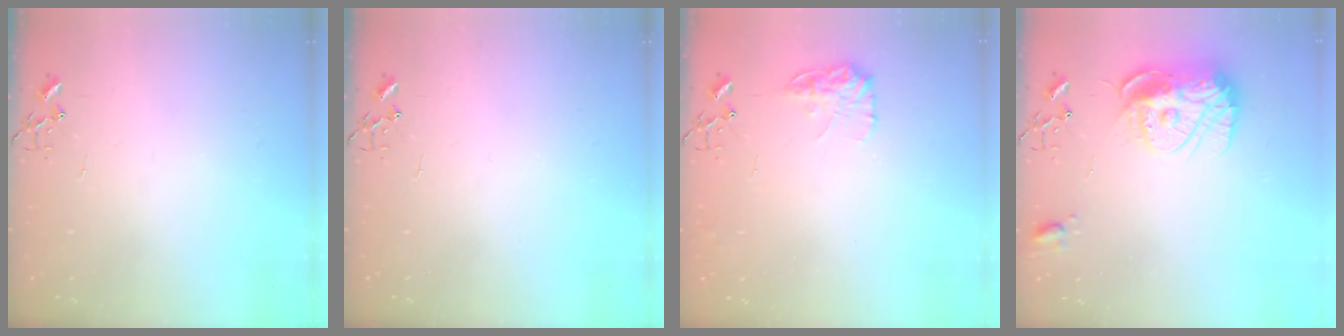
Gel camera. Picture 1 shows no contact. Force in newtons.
{"total": 0.0}
{"total": 11.4, "press": 11.3, "slide": 0.4}
{"total": 14.9, "press": 14.9, "slide": 1.4}